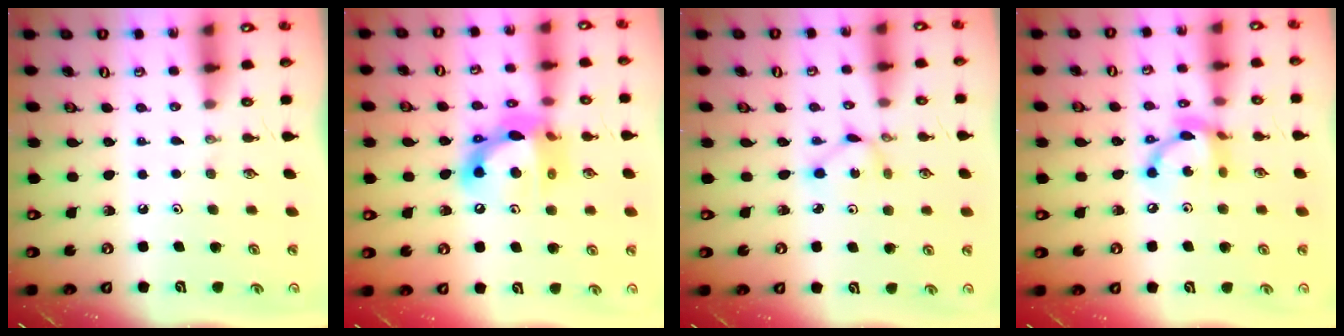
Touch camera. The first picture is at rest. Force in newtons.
{"total": 14.9, "press": 14.8, "slide": 1.3}
{"total": 2.6, "press": 2.6, "slide": 0.1}
{"total": 11.7, "press": 11.6, "slide": 0.6}